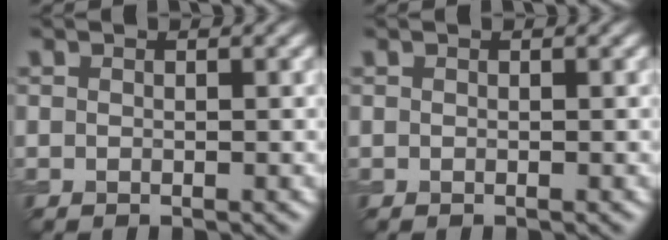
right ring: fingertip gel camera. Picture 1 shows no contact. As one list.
[{"total": 0.0}]